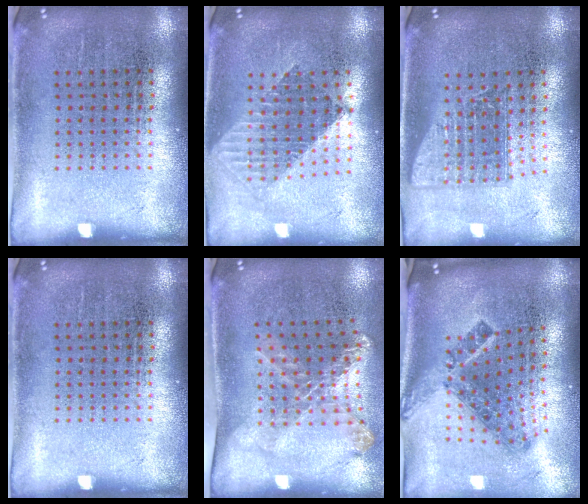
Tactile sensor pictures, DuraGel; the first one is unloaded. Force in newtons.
{"total": 1.5, "press": 1.3, "slide": 0.7}
{"total": 1.6, "press": 1.2, "slide": 1.0}
{"total": 0.0}
{"total": 1.7, "press": 1.3, "slide": 1.1}
{"total": 1.9, "press": 1.3, "slide": 1.3}